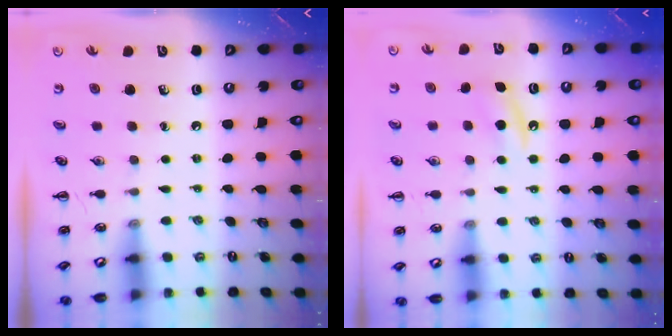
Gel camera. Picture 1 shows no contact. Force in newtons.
{"total": 5.1, "press": 4.8, "slide": 1.6}